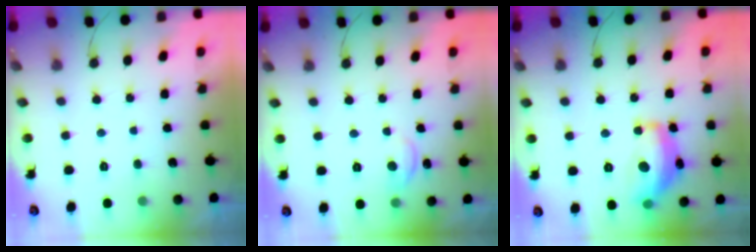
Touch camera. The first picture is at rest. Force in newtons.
{"total": 6.6, "press": 6.6, "slide": 0.6}
{"total": 16.1, "press": 16.1, "slide": 0.8}